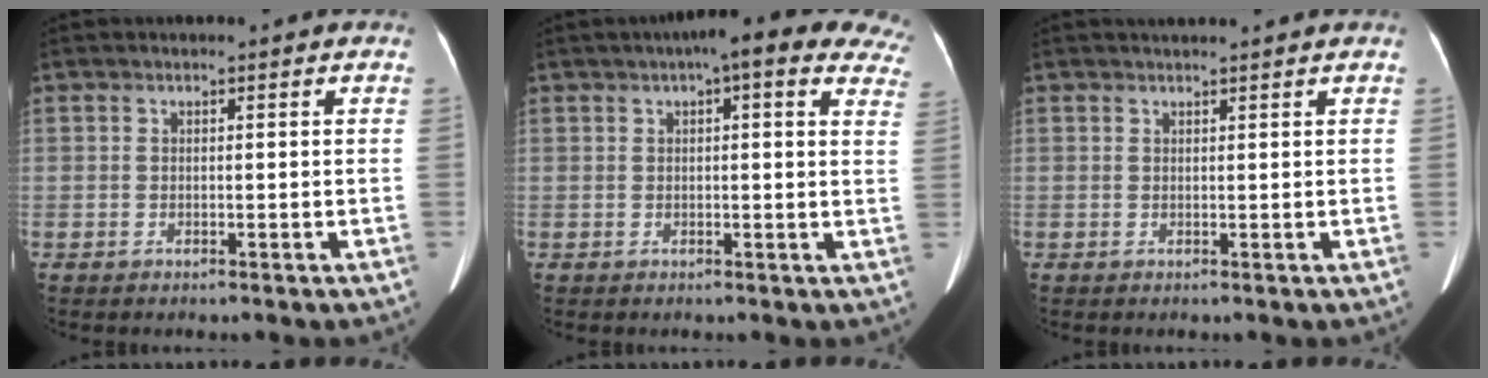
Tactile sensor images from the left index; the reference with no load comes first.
{"total": 14.8, "force": [10.8, 3.6, 9.4], "torque": [-0.104, 0.028, 0.106]}
{"total": 2.9, "force": [2.7, -0.3, 0.9], "torque": [-0.014, 0.021, 0.038]}